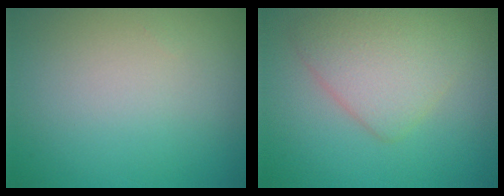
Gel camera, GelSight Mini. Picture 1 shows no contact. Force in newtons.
{"total": 4.0, "press": 4.0, "slide": 0.1}